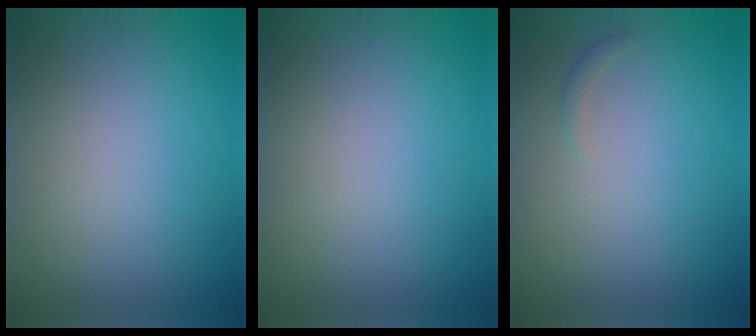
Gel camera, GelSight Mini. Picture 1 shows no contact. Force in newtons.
{"total": 0.0}
{"total": 0.6, "press": 0.6, "slide": 0.0}